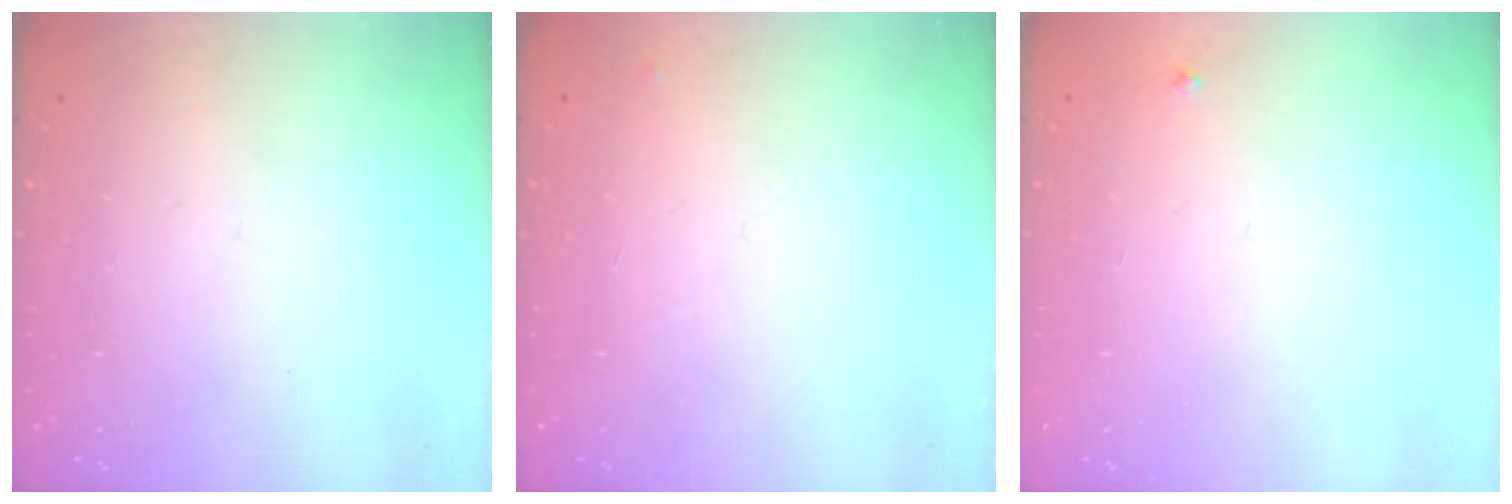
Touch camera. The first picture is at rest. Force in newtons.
{"total": 4.5, "press": 4.4, "slide": 0.6}
{"total": 2.7, "press": 2.7, "slide": 0.3}